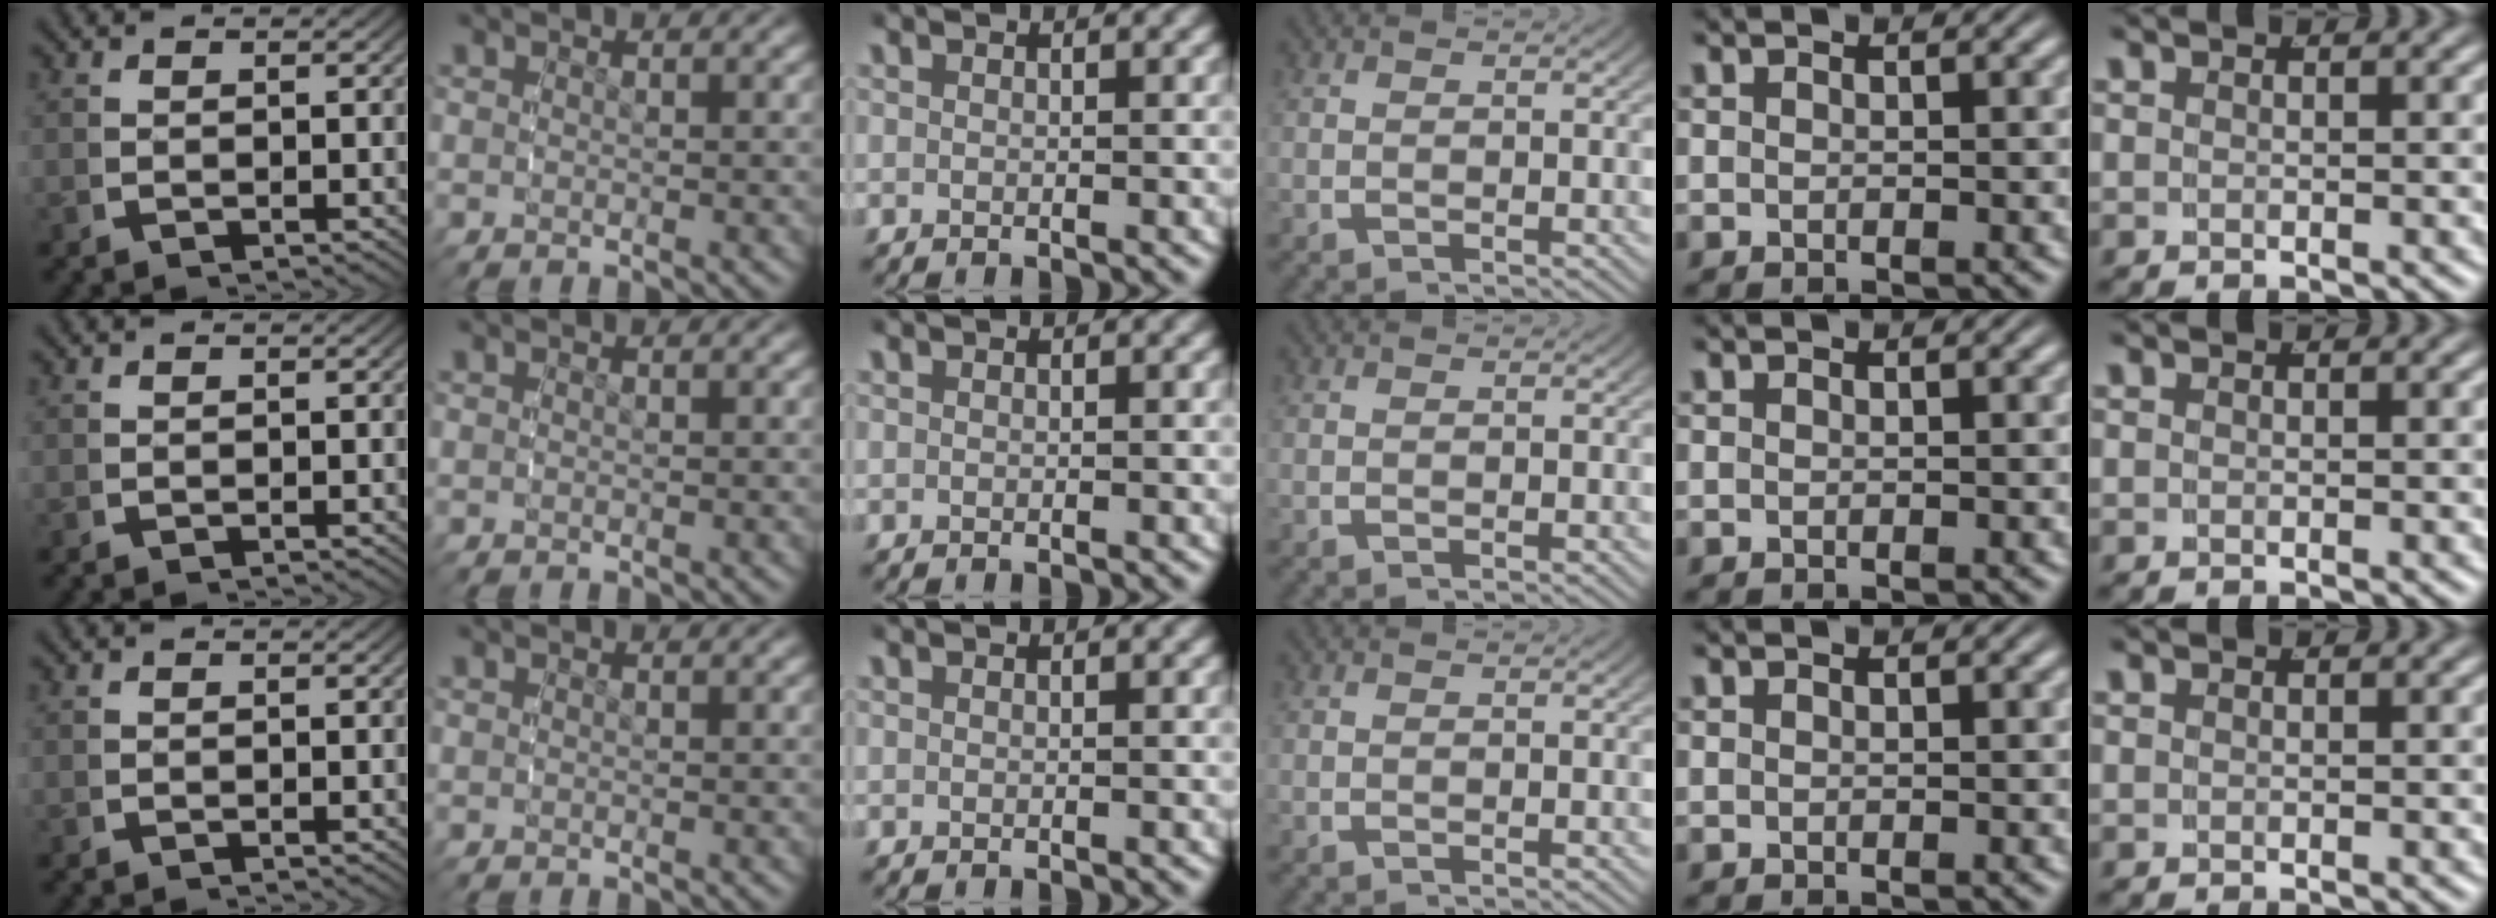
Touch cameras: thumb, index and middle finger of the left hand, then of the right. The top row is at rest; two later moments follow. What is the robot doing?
{"motion": "reach", "object": "pen bag"}